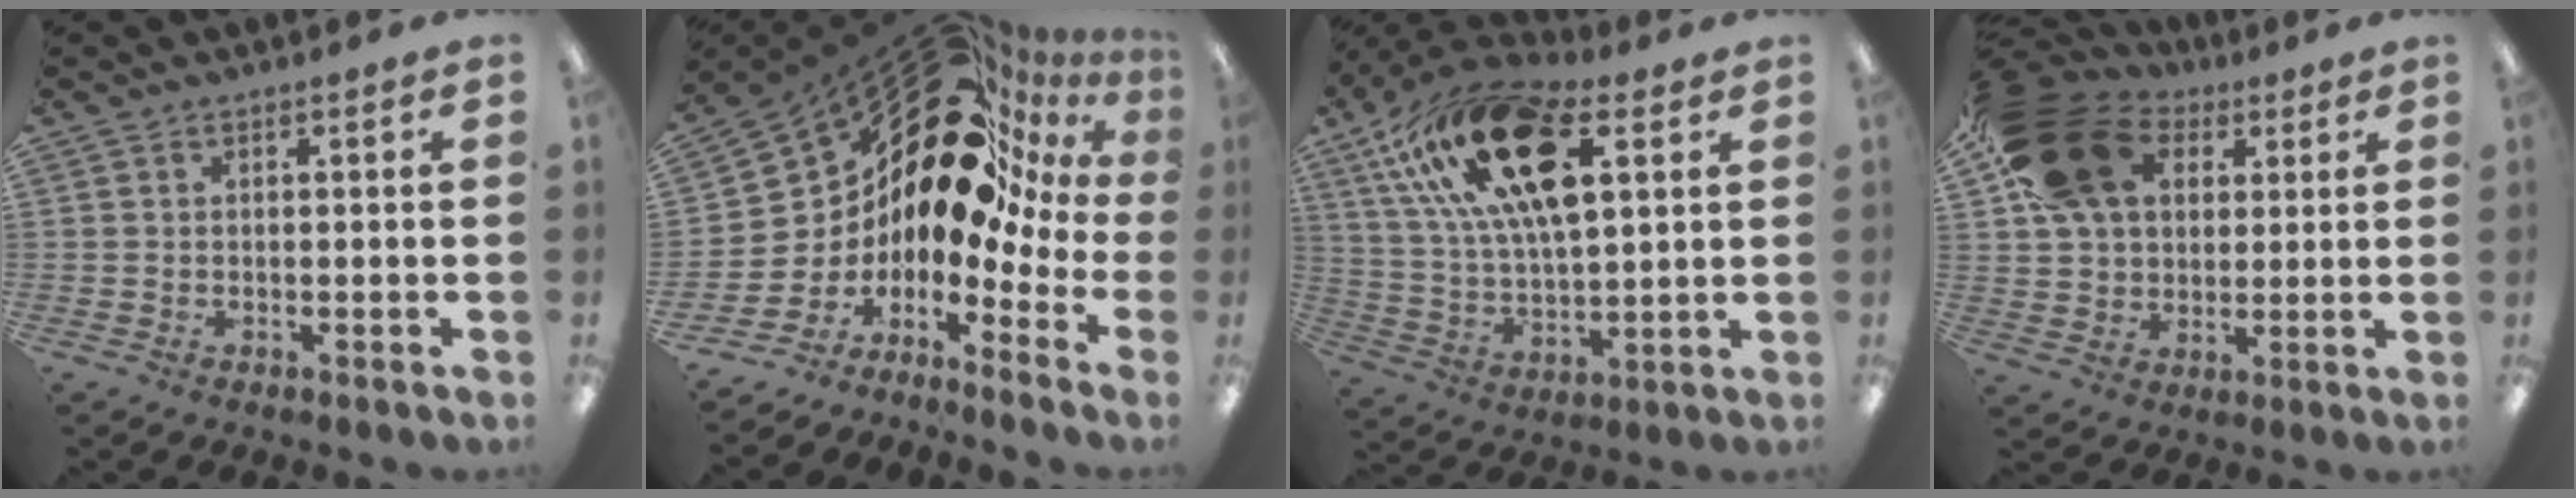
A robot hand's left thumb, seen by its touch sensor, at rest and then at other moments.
{"total": 17.3, "force": [13.1, 7.8, 8.2], "torque": [-0.140, -0.127, 0.228]}
{"total": 23.5, "force": [10.4, 11.5, 17.7], "torque": [-0.317, -0.022, 0.175]}
{"total": 18.6, "force": [7.4, 13.6, 10.3], "torque": [-0.196, -0.009, 0.143]}